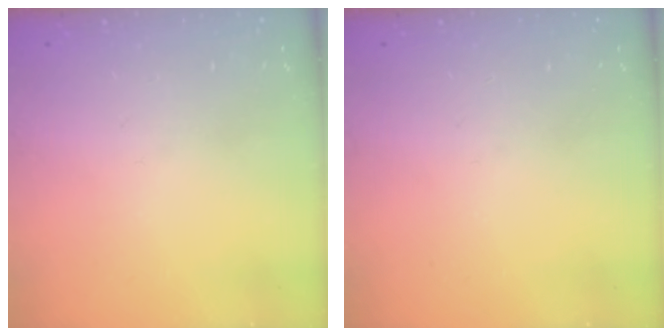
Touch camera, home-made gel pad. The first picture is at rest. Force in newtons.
{"total": 0.0}